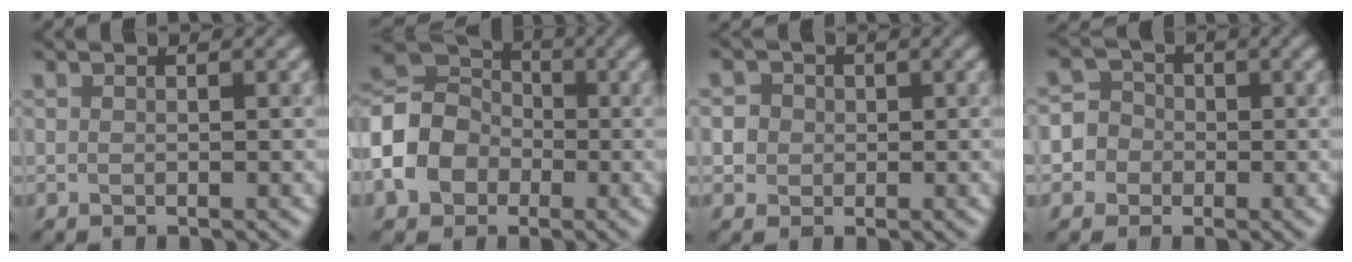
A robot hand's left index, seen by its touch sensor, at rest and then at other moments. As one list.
[{"total": 8.1, "force": [-2.5, 6.6, 4.1], "torque": [-0.098, 0.000, -0.062]}, {"total": 3.8, "force": [0.5, 3.6, 1.2], "torque": [0.002, 0.030, -0.010]}, {"total": 5.5, "force": [-2.0, 5.1, 0.4], "torque": [0.004, 0.013, -0.061]}]